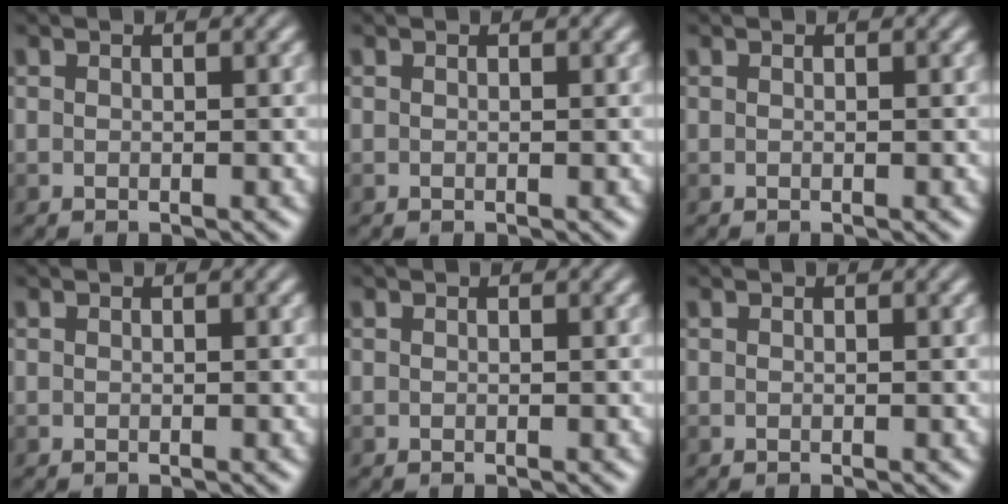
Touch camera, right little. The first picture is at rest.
{"total": 0.0}
{"total": 0.0}
{"total": 0.0}
{"total": 0.0}
{"total": 0.0}